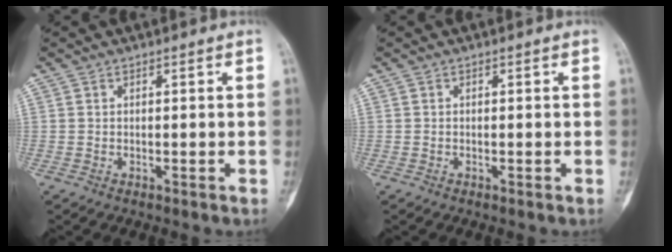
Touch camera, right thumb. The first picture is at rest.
{"total": 0.0}